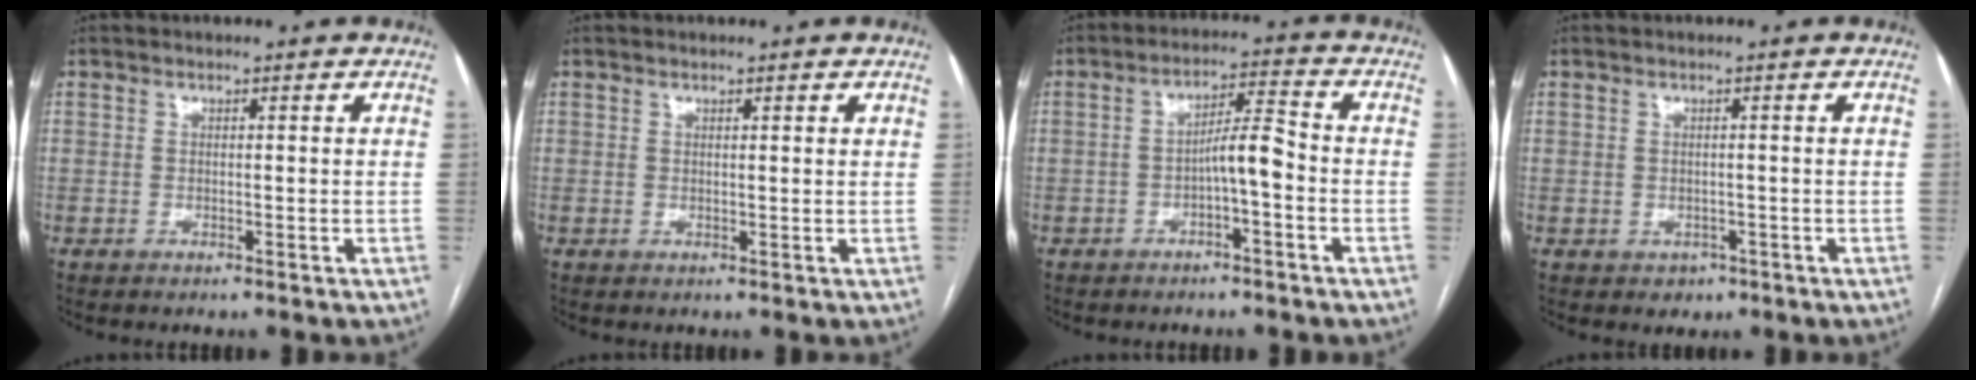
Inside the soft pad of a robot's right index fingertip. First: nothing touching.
{"total": 0.8, "force": [0.6, 0.2, 0.5], "torque": [-0.009, 0.003, 0.007]}
{"total": 5.2, "force": [-1.6, 0.8, 4.8], "torque": [-0.081, 0.018, -0.026]}
{"total": 2.0, "force": [-0.8, 1.7, 0.4], "torque": [0.001, 0.004, -0.006]}